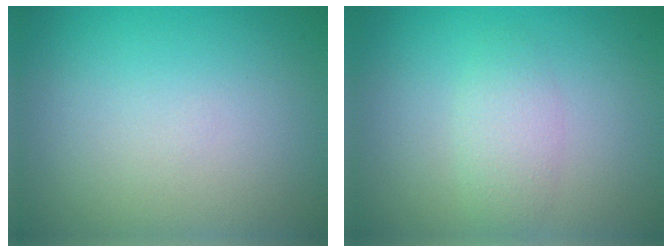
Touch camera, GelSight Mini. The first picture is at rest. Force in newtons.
{"total": 1.9, "press": 1.9, "slide": 0.1}